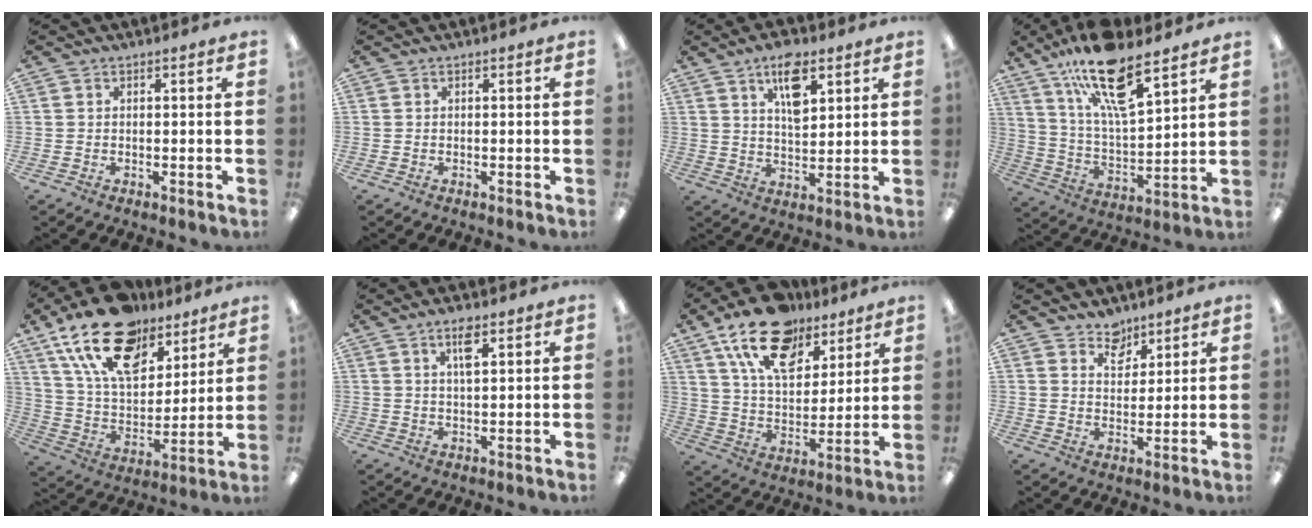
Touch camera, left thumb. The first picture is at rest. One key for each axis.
{"total": 0.0}
{"total": 9.6, "fx": 5.4, "fy": 4.4, "fz": 6.5, "tx": -0.100, "ty": -0.018, "tz": 0.091}
{"total": 19.1, "fx": 12.9, "fy": 6.3, "fz": 12.6, "tx": -0.218, "ty": -0.067, "tz": 0.219}
{"total": 22.0, "fx": 14.1, "fy": 11.6, "fz": 12.2, "tx": -0.218, "ty": -0.066, "tz": 0.255}
{"total": 4.5, "fx": 2.5, "fy": 1.4, "fz": 3.5, "tx": -0.062, "ty": -0.001, "tz": 0.039}
{"total": 19.3, "fx": 12.5, "fy": 10.5, "fz": 10.4, "tx": -0.174, "ty": -0.059, "tz": 0.222}
{"total": 5.9, "fx": 4.9, "fy": 3.2, "fz": 0.8, "tx": -0.009, "ty": -0.030, "tz": 0.089}